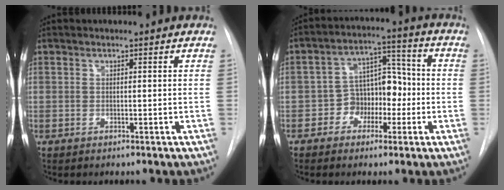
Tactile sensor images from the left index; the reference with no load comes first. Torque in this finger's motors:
{"motor_torque": [0.09, 0.04, 0.07, 0.01]}